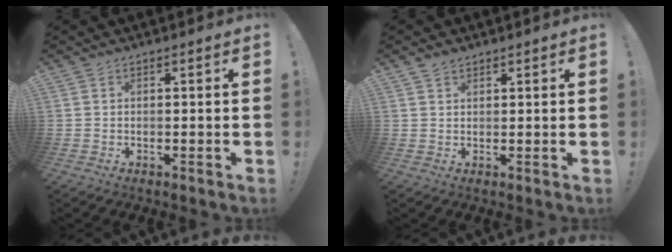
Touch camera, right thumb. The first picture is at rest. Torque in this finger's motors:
{"motor_torque": [-0.07, -0.02, 0.25, 0.06, 0.00]}